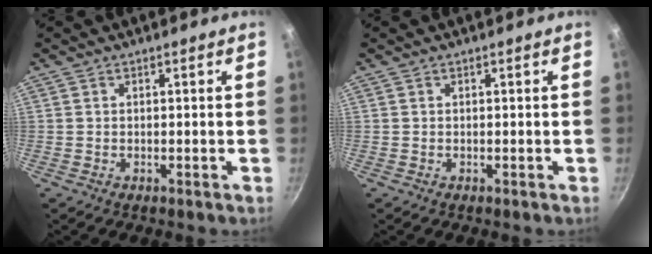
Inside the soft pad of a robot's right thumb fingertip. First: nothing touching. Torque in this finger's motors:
{"motor_torque": [0.35, 0.12, -0.05, 0.26, 0.02]}